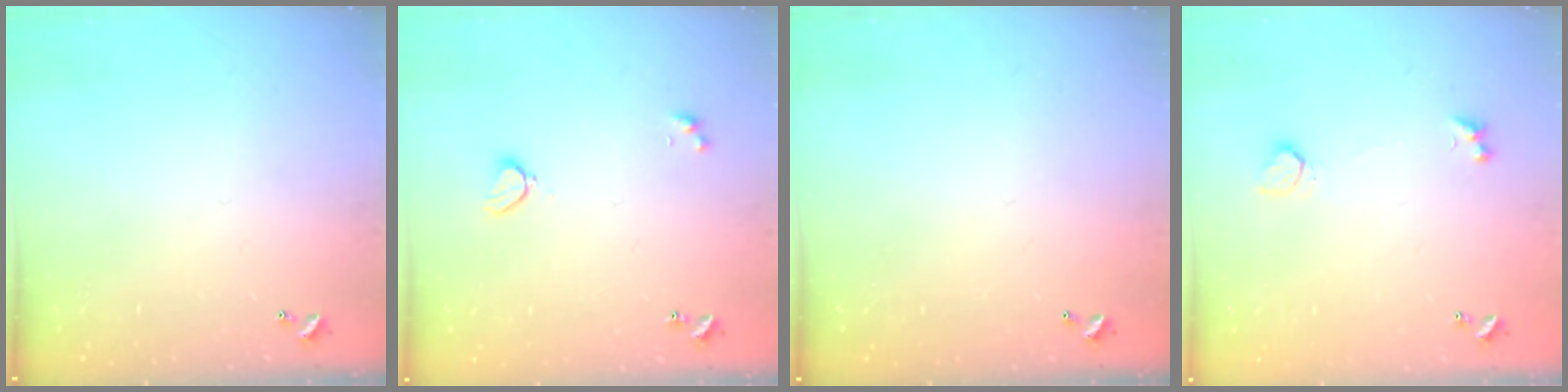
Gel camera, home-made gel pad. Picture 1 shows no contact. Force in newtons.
{"total": 2.1, "press": 2.0, "slide": 0.5}
{"total": 2.8, "press": 2.8, "slide": 0.1}
{"total": 1.8, "press": 1.8, "slide": 0.5}